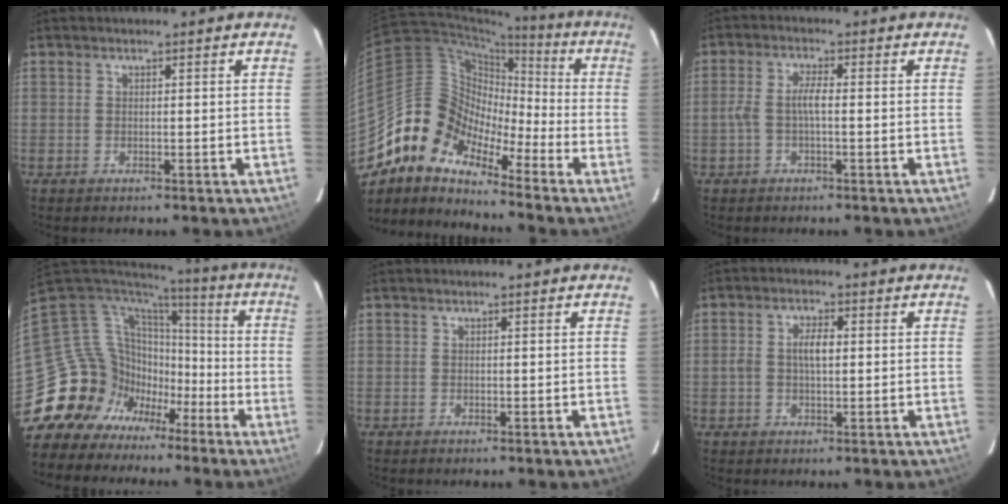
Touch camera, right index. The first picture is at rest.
{"total": 12.0, "force": [-9.1, 6.6, 4.4], "torque": [-0.076, 0.026, -0.204]}
{"total": 3.5, "force": [-0.8, 0.7, 3.4], "torque": [-0.073, 0.008, -0.013]}
{"total": 17.4, "force": [-9.0, 14.4, 3.7], "torque": [-0.111, 0.036, -0.151]}
{"total": 0.0}
{"total": 3.9, "force": [0.2, 1.8, 3.5], "torque": [-0.068, 0.009, 0.003]}